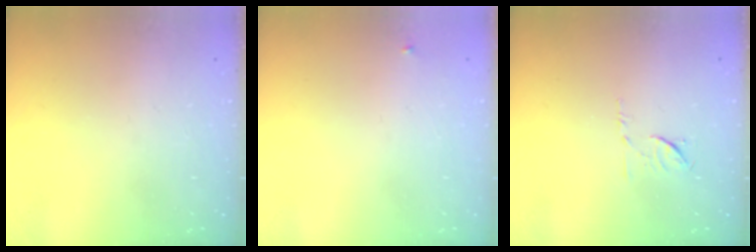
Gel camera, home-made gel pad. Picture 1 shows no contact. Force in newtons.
{"total": 2.3, "press": 2.3, "slide": 0.2}
{"total": 6.1, "press": 6.0, "slide": 1.1}